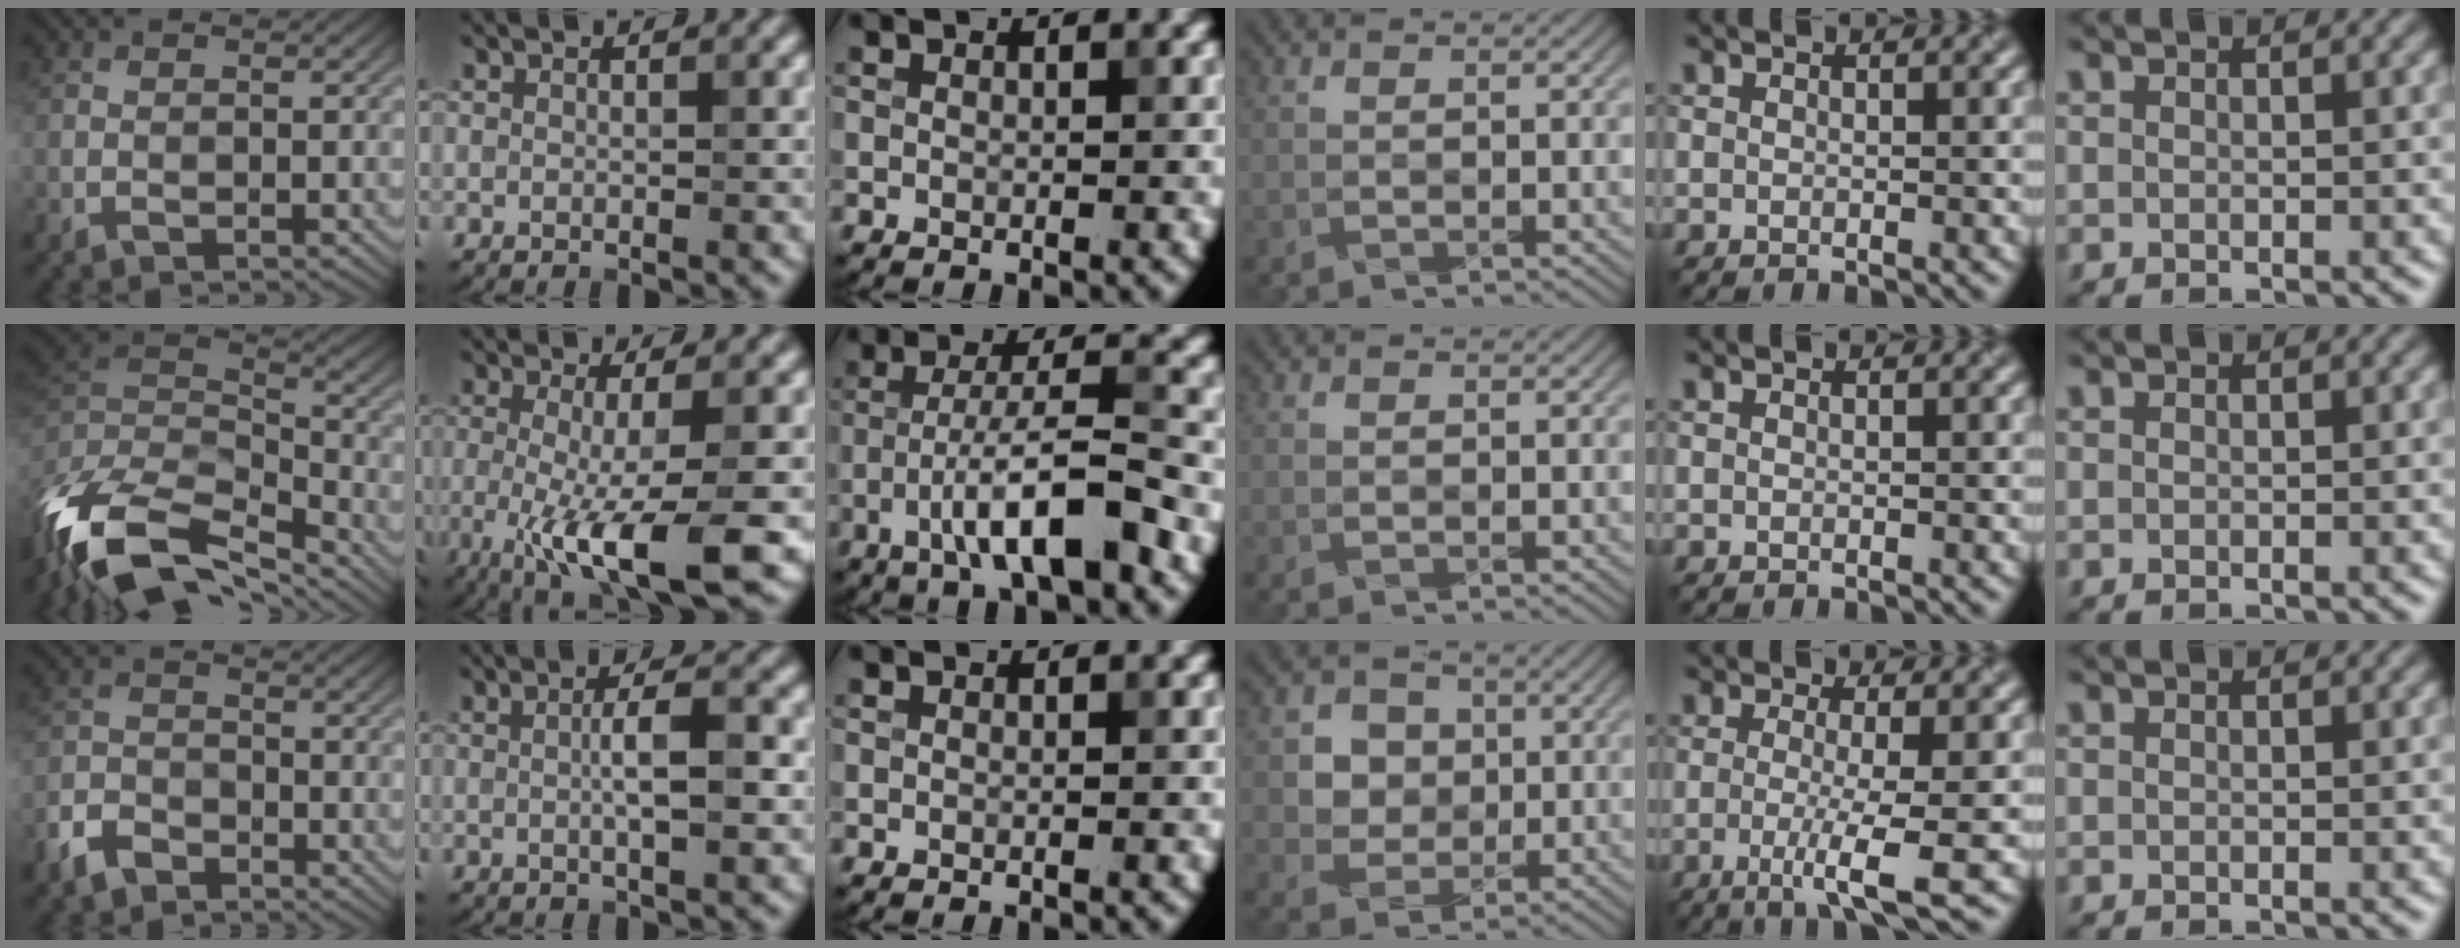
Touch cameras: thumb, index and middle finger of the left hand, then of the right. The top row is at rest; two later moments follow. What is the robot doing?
{"motion": "wrap", "object": "tissue paper"}